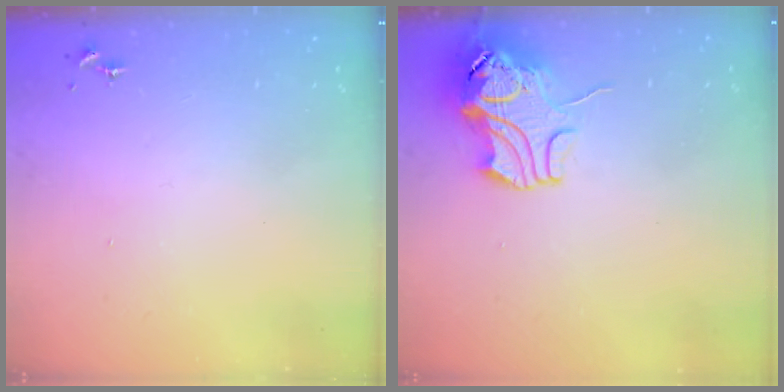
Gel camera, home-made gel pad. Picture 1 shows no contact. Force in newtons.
{"total": 11.2, "press": 11.0, "slide": 1.7}